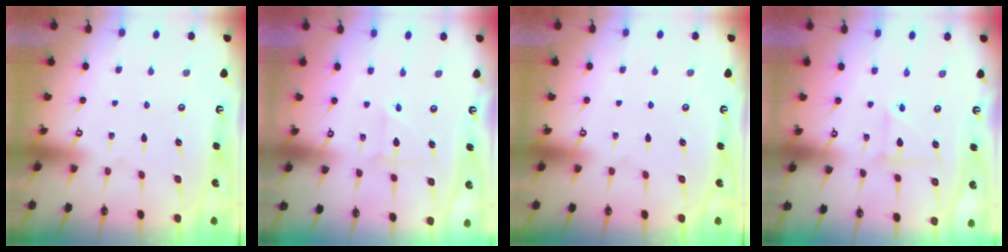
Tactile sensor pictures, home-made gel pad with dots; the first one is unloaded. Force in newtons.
{"total": 2.4, "press": 2.2, "slide": 1.0}
{"total": 0.0}
{"total": 3.4, "press": 3.4, "slide": 0.2}